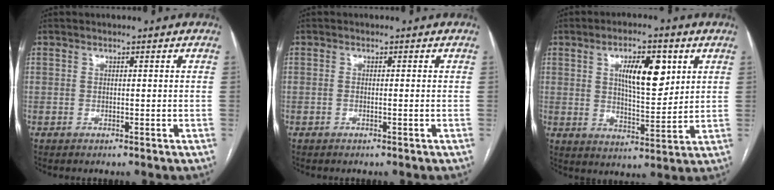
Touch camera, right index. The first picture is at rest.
{"total": 0.6, "force": [-0.2, 0.0, 0.6], "torque": [-0.011, 0.000, -0.002]}
{"total": 10.2, "force": [3.7, 3.4, 8.8], "torque": [-0.146, 0.006, 0.067]}